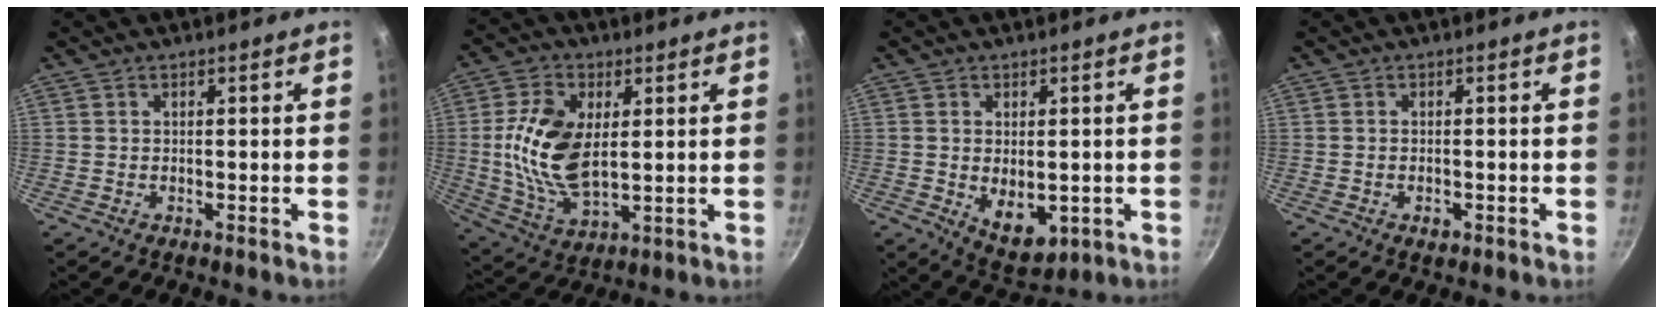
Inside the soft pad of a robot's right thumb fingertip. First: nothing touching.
{"total": 14.7, "force": [2.0, 8.3, 11.9], "torque": [-0.225, -0.009, 0.041]}
{"total": 7.9, "force": [-0.9, 4.8, 6.2], "torque": [-0.081, -0.014, 0.006]}
{"total": 1.6, "force": [-0.7, 0.9, 1.1], "torque": [-0.019, 0.001, -0.013]}